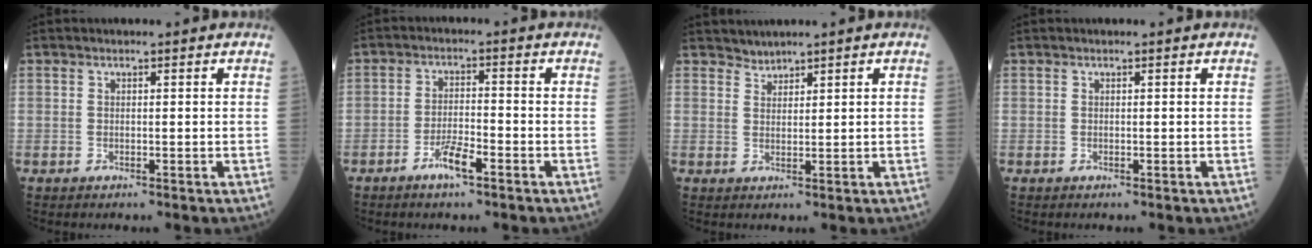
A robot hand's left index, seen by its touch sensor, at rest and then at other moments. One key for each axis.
{"total": 4.2, "fx": -2.6, "fy": 0.7, "fz": 3.2, "tx": -0.066, "ty": -0.001, "tz": -0.049}
{"total": 1.5, "fx": 1.5, "fy": 0.0, "fz": -0.4, "tx": 0.004, "ty": 0.003, "tz": 0.031}
{"total": 0.0}